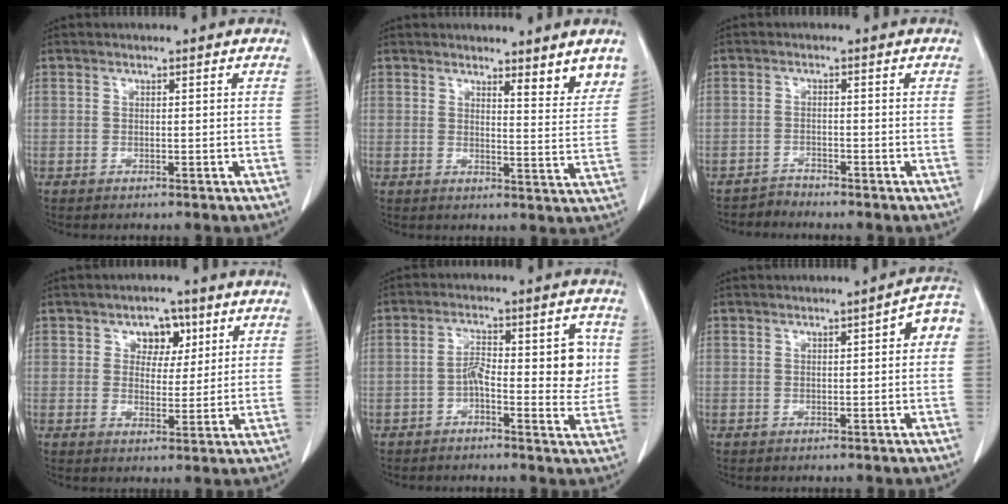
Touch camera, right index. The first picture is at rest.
{"total": 5.3, "force": [4.3, 0.5, 3.0], "torque": [-0.034, -0.028, 0.049]}
{"total": 1.7, "force": [-1.5, -0.2, -0.7], "torque": [0.021, -0.009, -0.031]}
{"total": 4.8, "force": [2.1, 3.4, 2.6], "torque": [-0.028, 0.008, 0.033]}
{"total": 8.4, "force": [-0.5, 3.0, 7.9], "torque": [-0.112, 0.022, -0.008]}
{"total": 3.6, "force": [0.5, 0.8, 3.5], "torque": [-0.037, 0.013, 0.000]}